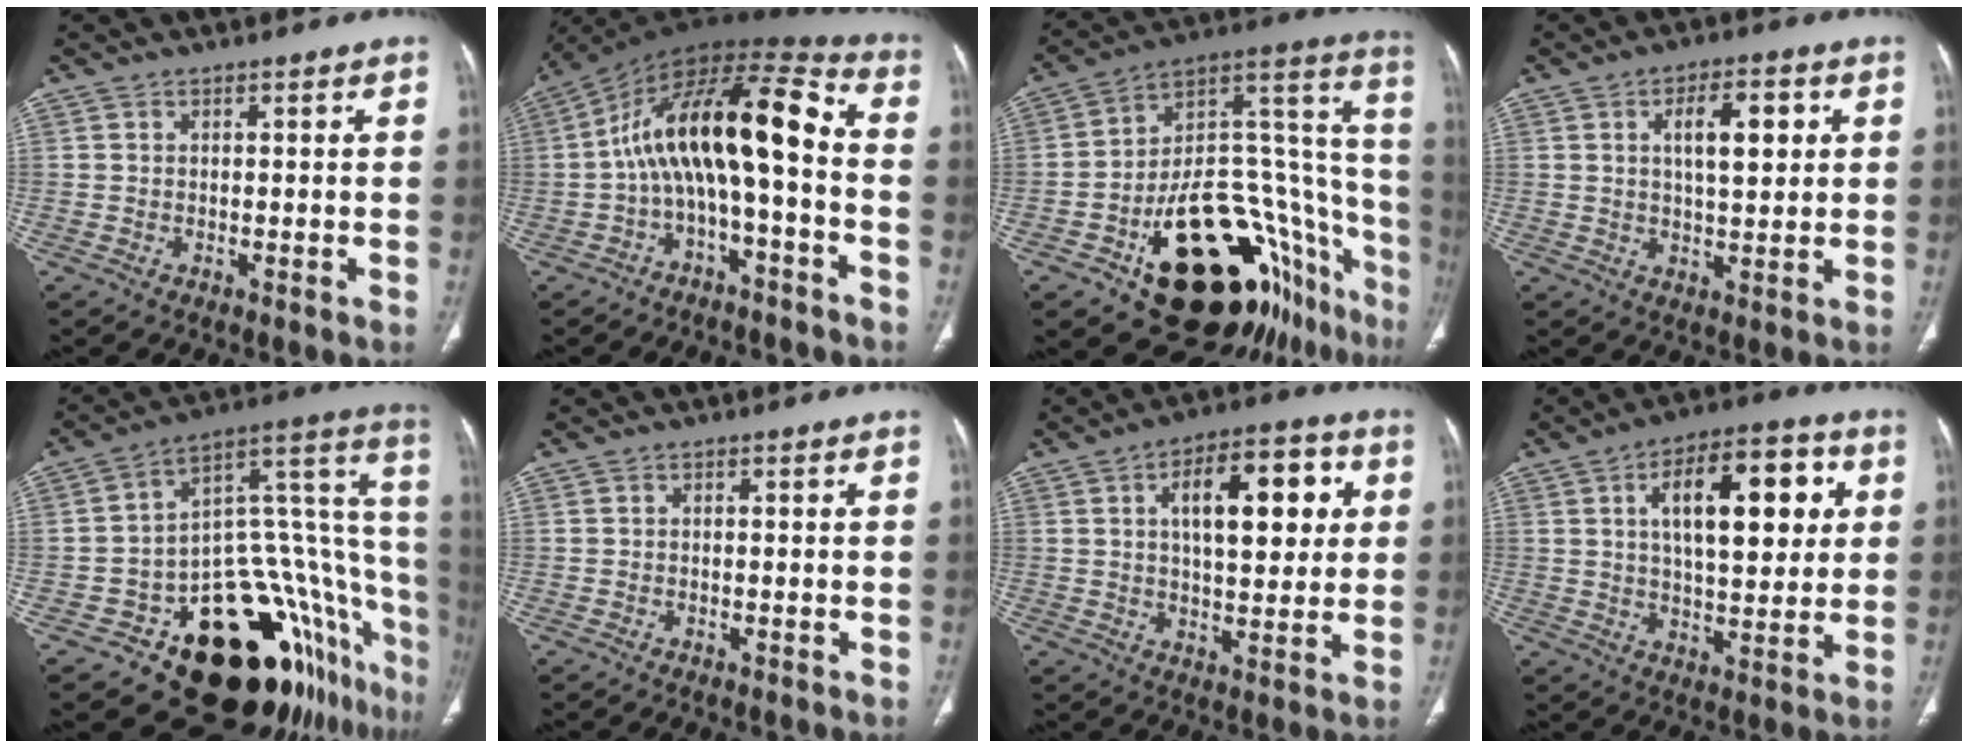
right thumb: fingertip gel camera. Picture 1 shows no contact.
{"total": 16.6, "force": [-2.3, 6.0, 15.3], "torque": [-0.263, 0.093, -0.043]}
{"total": 33.2, "force": [-17.4, 15.8, 23.5], "torque": [-0.204, 0.114, -0.241]}
{"total": 8.5, "force": [2.4, 3.5, 7.3], "torque": [-0.099, -0.004, 0.040]}
{"total": 28.1, "force": [-14.4, 13.0, 20.3], "torque": [-0.117, 0.127, -0.193]}
{"total": 0.0}
{"total": 15.2, "force": [4.1, 7.1, 12.8], "torque": [-0.157, 0.005, 0.059]}
{"total": 17.3, "force": [4.8, 7.8, 14.7], "torque": [-0.191, 0.003, 0.071]}